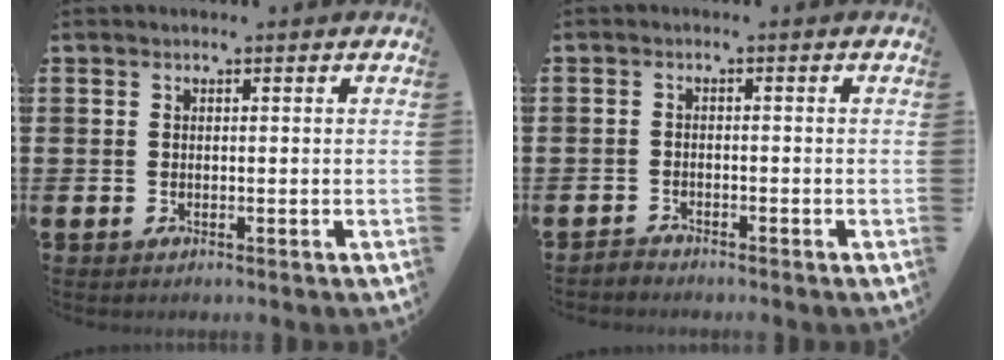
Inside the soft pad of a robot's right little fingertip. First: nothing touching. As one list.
[{"total": 1.2, "force": [-1.2, 0.1, -0.2], "torque": [0.000, 0.004, -0.025]}]